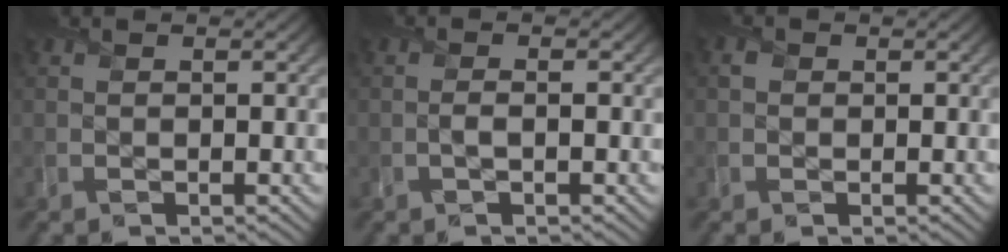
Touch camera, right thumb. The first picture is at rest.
{"total": 1.2, "force": [-0.4, 0.2, 1.1], "torque": [-0.022, 0.000, -0.009]}
{"total": 0.9, "force": [0.1, 0.9, 0.1], "torque": [0.000, -0.001, 0.000]}